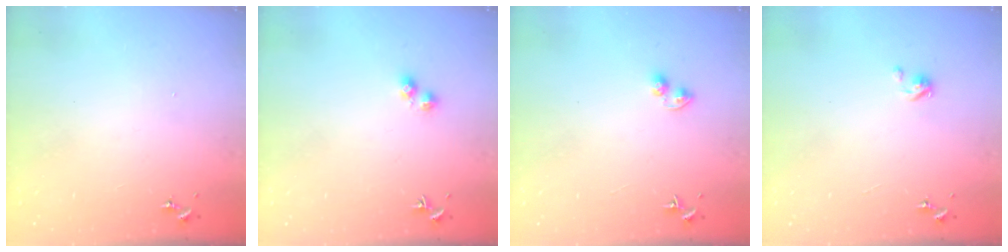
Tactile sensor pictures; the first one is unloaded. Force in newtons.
{"total": 2.2, "press": 2.2, "slide": 0.6}
{"total": 3.9, "press": 3.8, "slide": 0.5}
{"total": 2.9, "press": 2.9, "slide": 0.2}